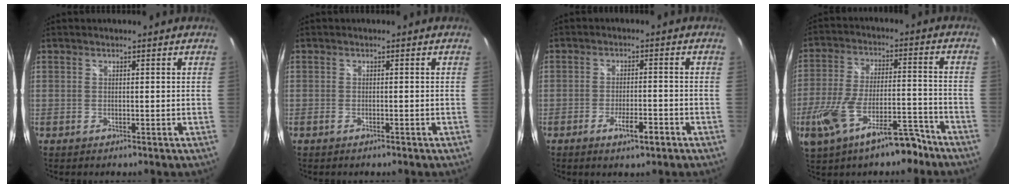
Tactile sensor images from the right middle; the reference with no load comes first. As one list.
[{"total": 1.1, "force": [-0.9, 0.2, 0.5], "torque": [-0.014, -0.001, -0.018]}, {"total": 4.7, "force": [-2.8, 1.0, 3.6], "torque": [-0.072, -0.008, -0.046]}, {"total": 16.2, "force": [-10.5, 5.5, 11.1], "torque": [-0.223, -0.023, -0.169]}]